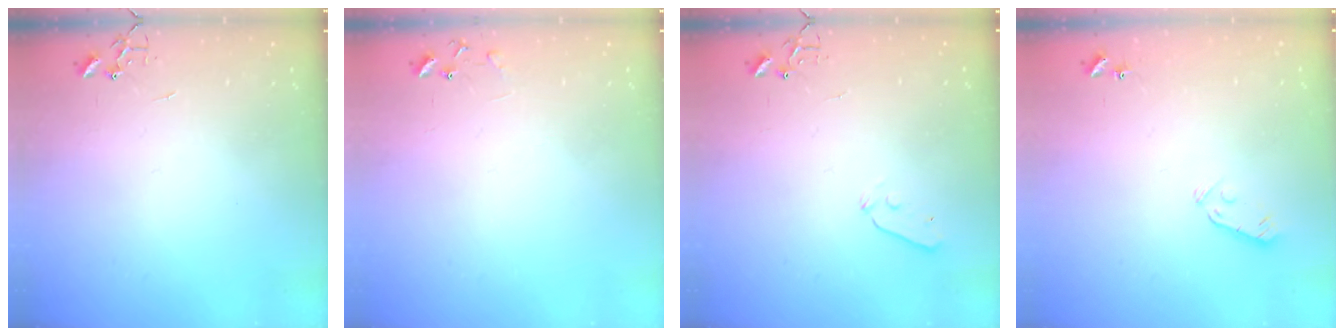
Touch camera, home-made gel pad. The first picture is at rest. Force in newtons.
{"total": 6.4, "press": 6.4, "slide": 0.4}
{"total": 4.0, "press": 4.0, "slide": 0.4}
{"total": 3.8, "press": 3.7, "slide": 0.8}